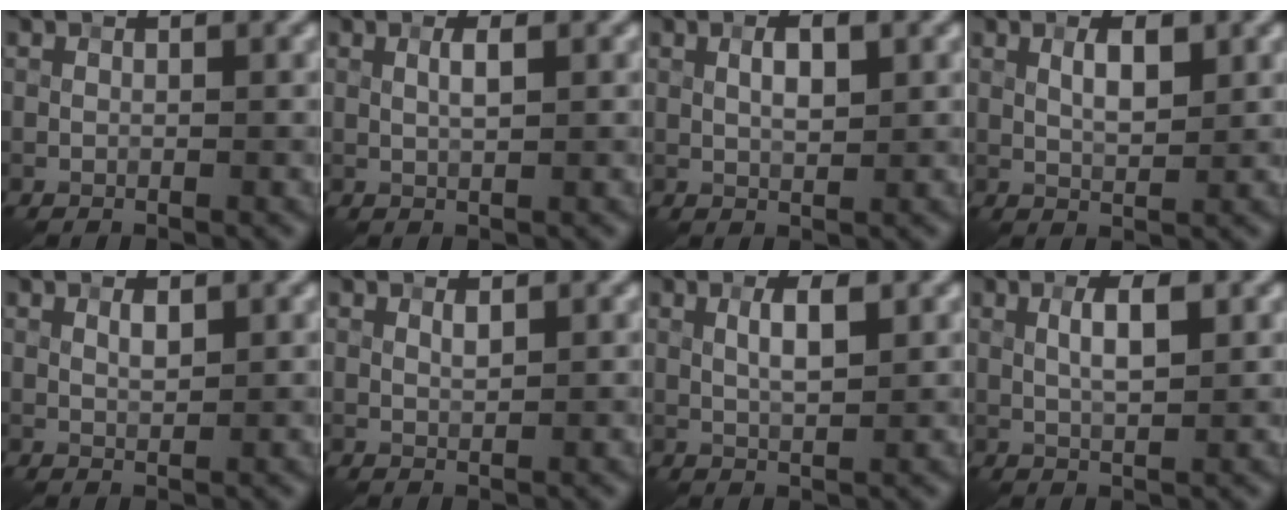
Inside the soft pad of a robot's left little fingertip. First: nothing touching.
{"total": 1.3, "force": [0.4, 0.2, 1.3], "torque": [-0.024, 0.002, 0.006]}
{"total": 2.3, "force": [0.6, 0.7, 2.1], "torque": [-0.042, 0.001, 0.012]}
{"total": 2.5, "force": [0.9, 0.9, 2.2], "torque": [-0.041, -0.001, 0.016]}
{"total": 1.2, "force": [0.6, 0.4, 1.0], "torque": [-0.022, -0.002, 0.012]}
{"total": 0.8, "force": [0.5, 0.2, 0.7], "torque": [-0.016, -0.002, 0.009]}
{"total": 2.7, "force": [0.8, 0.6, 2.5], "torque": [-0.048, 0.001, 0.014]}
{"total": 3.0, "force": [0.7, 0.7, 2.8], "torque": [-0.054, 0.002, 0.013]}